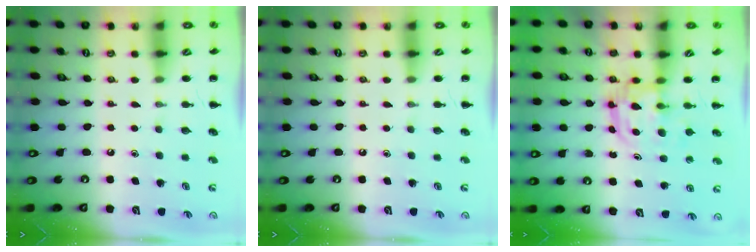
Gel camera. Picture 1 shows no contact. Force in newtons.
{"total": 0.0}
{"total": 3.1, "press": 3.1, "slide": 0.4}